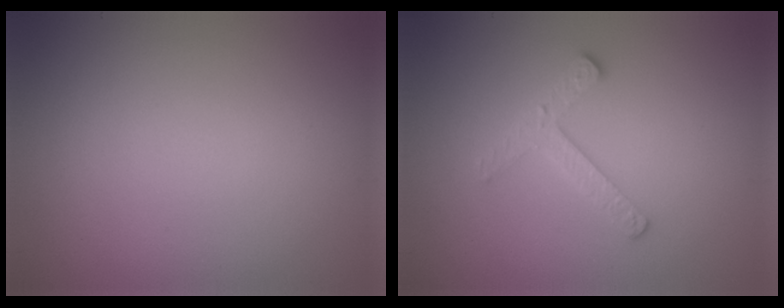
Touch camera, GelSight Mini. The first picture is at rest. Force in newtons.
{"total": 2.4, "press": 2.4, "slide": 0.4}